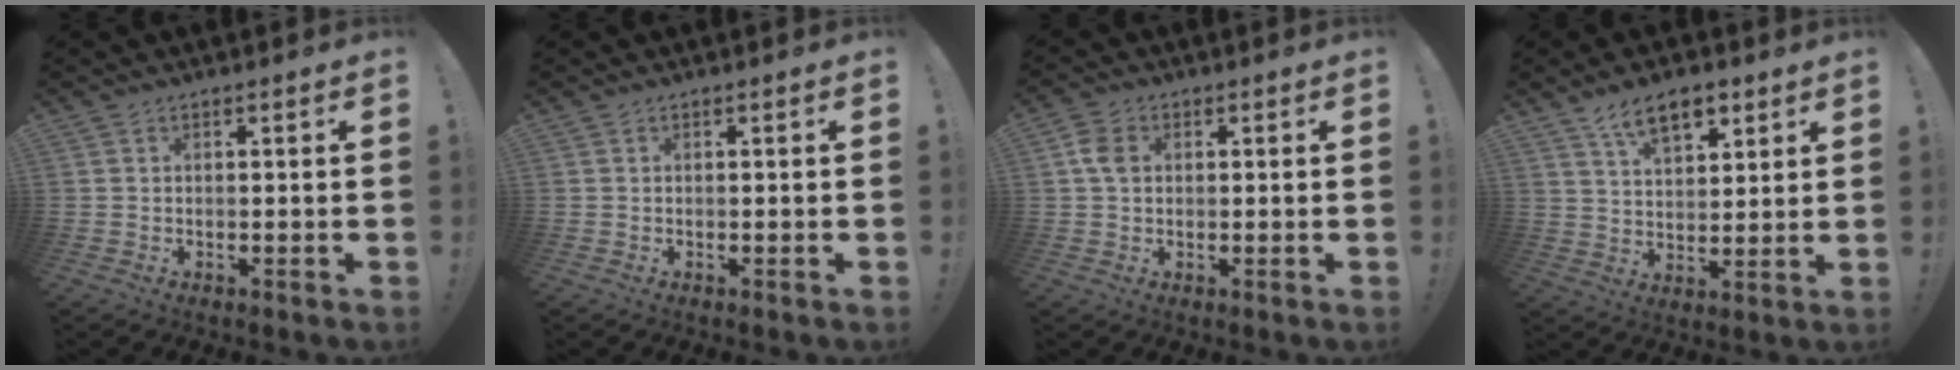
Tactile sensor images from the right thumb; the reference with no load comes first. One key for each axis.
{"total": 0.0}
{"total": 5.3, "fx": 1.0, "fy": 4.0, "fz": 3.3, "tx": -0.040, "ty": 0.003, "tz": 0.019}
{"total": 10.3, "fx": 6.3, "fy": 5.1, "fz": 6.3, "tx": -0.096, "ty": -0.019, "tz": 0.114}